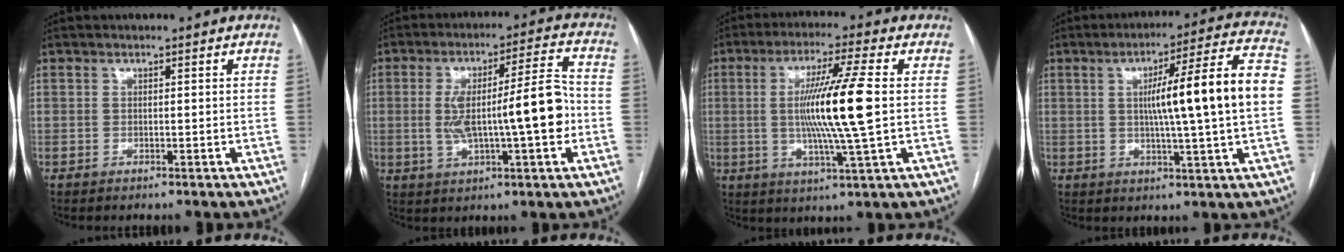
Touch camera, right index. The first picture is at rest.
{"total": 13.4, "force": [-1.2, 1.7, 13.2], "torque": [-0.226, 0.023, -0.013]}
{"total": 12.5, "force": [0.5, -0.9, 12.5], "torque": [-0.237, -0.007, 0.007]}
{"total": 15.4, "force": [0.9, -0.5, 15.3], "torque": [-0.235, 0.018, 0.012]}